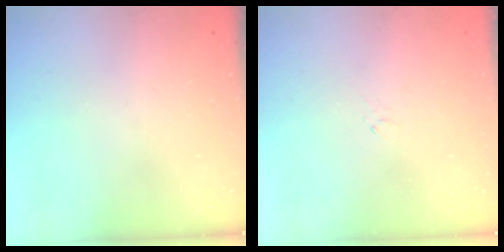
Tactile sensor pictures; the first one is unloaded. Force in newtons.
{"total": 0.7, "press": 0.5, "slide": 0.4}